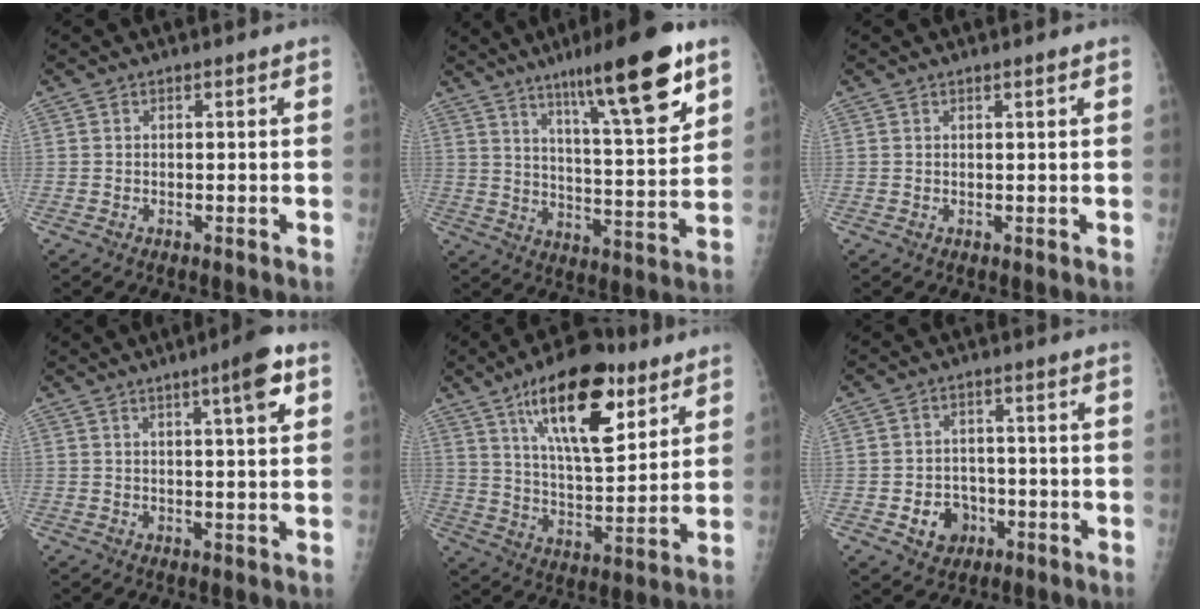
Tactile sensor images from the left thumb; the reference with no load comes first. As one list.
[{"total": 18.7, "force": [11.0, 2.8, 14.9], "torque": [-0.209, -0.054, 0.175]}, {"total": 0.7, "force": [0.4, -0.1, 0.6], "torque": [-0.014, -0.002, 0.009]}, {"total": 6.7, "force": [3.1, 0.8, 5.9], "torque": [-0.084, -0.010, 0.041]}, {"total": 19.8, "force": [10.5, 7.9, 14.8], "torque": [-0.202, -0.048, 0.177]}, {"total": 6.1, "force": [-2.2, 5.2, 2.5], "torque": [-0.012, 0.017, -0.027]}]